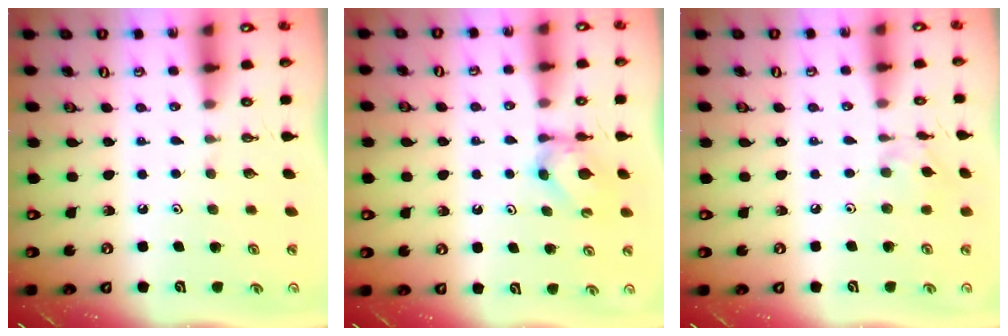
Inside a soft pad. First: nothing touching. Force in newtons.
{"total": 4.7, "press": 4.7, "slide": 0.8}
{"total": 4.2, "press": 4.2, "slide": 0.4}